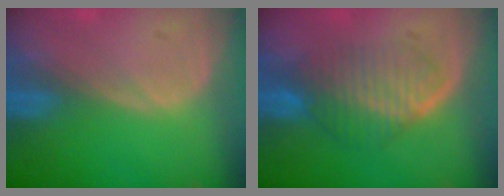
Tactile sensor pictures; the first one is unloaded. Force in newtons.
{"total": 6.3, "press": 6.2, "slide": 1.3}